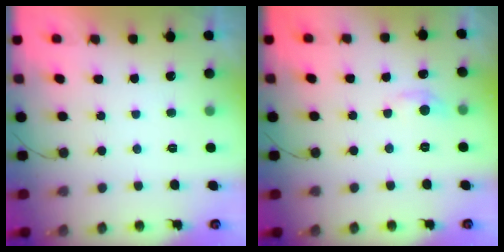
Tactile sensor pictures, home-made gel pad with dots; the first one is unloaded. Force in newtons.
{"total": 4.8, "press": 4.8, "slide": 0.7}